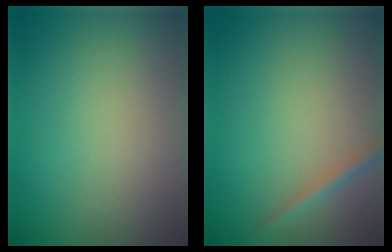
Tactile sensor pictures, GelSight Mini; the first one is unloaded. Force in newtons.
{"total": 1.3, "press": 1.3, "slide": 0.1}